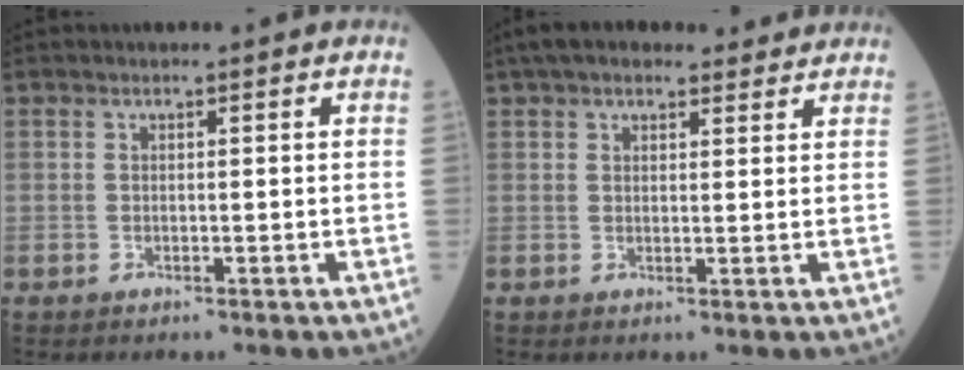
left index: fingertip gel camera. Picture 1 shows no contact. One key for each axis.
{"total": 9.4, "fx": 7.7, "fy": 3.3, "fz": 4.1, "tx": -0.059, "ty": 0.040, "tz": 0.115}